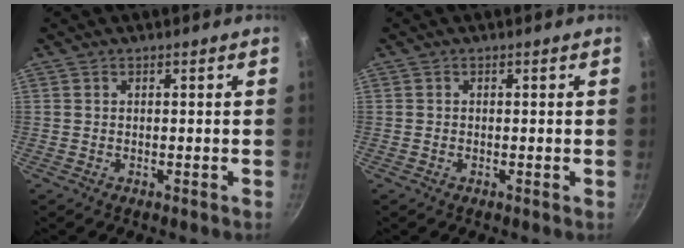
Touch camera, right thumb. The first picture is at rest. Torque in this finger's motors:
{"motor_torque": [0.13, -0.47, -0.32, -0.11, 0.01]}